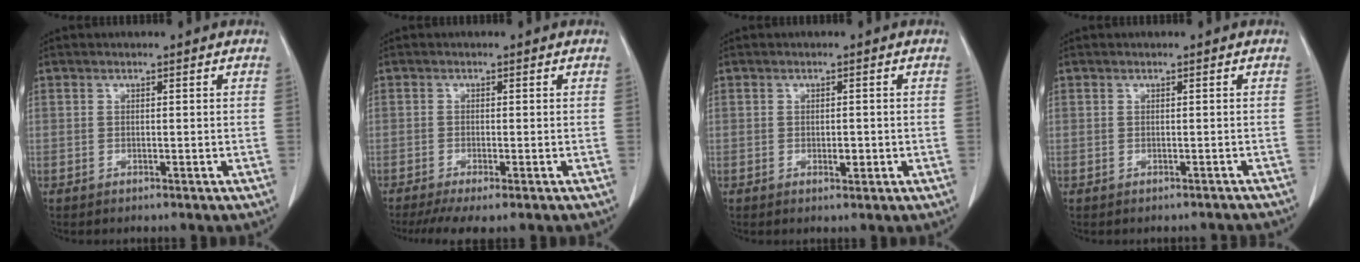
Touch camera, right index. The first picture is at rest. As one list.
[{"total": 5.5, "force": [-4.1, 0.7, 3.6], "torque": [-0.055, -0.015, -0.066]}, {"total": 1.6, "force": [-0.3, 0.8, 1.3], "torque": [-0.021, -0.001, -0.002]}, {"total": 1.7, "force": [-1.4, 0.9, 0.0], "torque": [0.004, 0.006, -0.020]}]